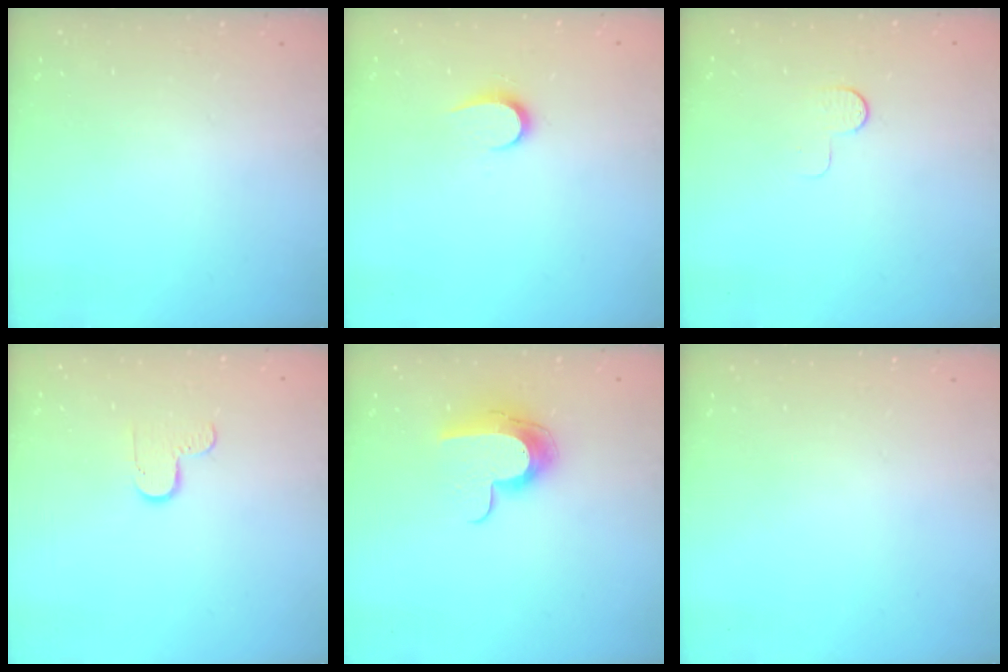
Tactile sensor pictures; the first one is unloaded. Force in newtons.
{"total": 6.1, "press": 6.1, "slide": 0.7}
{"total": 4.9, "press": 4.8, "slide": 0.5}
{"total": 5.2, "press": 5.2, "slide": 0.5}
{"total": 12.3, "press": 12.3, "slide": 0.9}
{"total": 0.0}